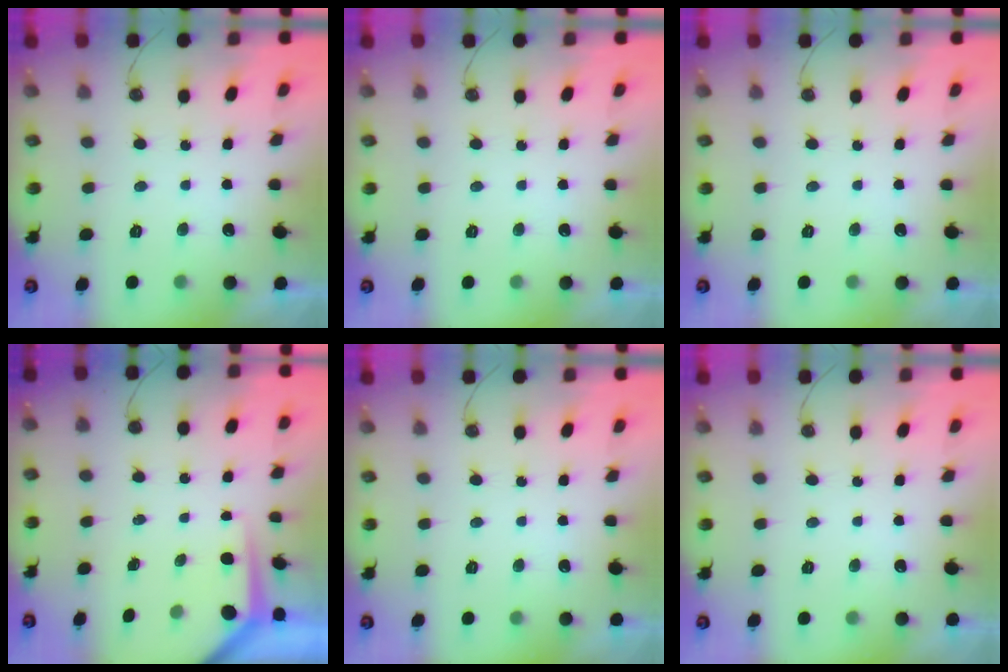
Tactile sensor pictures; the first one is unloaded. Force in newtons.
{"total": 0.0}
{"total": 0.0}
{"total": 3.9, "press": 3.9, "slide": 0.2}
{"total": 0.0}
{"total": 0.0}